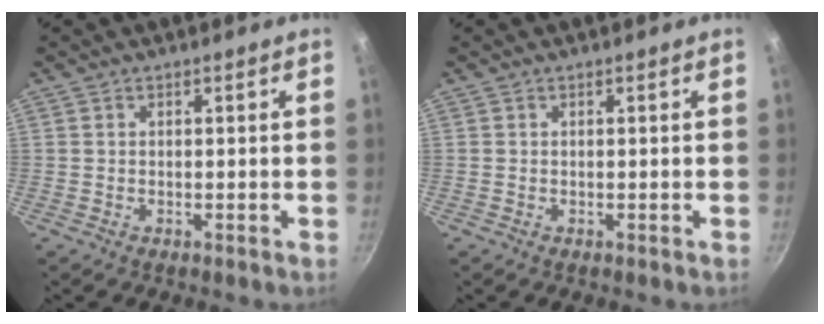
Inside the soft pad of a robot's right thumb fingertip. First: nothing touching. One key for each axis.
{"total": 0.0}